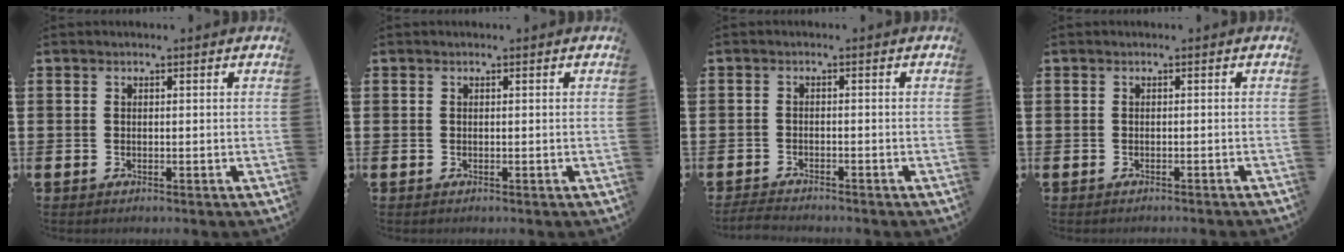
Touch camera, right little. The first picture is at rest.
{"total": 0.0}
{"total": 1.7, "force": [-1.7, 0.1, 0.3], "torque": [-0.007, 0.004, -0.035]}
{"total": 0.5, "force": [-0.5, -0.1, 0.0], "torque": [0.001, -0.001, -0.010]}